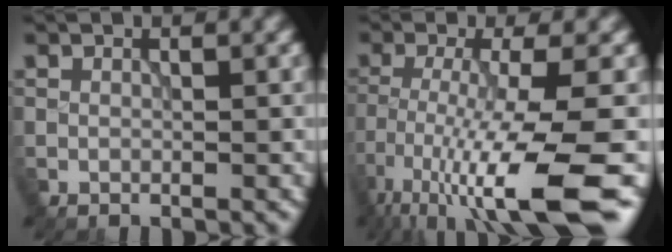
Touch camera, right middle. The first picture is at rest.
{"total": 11.7, "force": [-6.2, 2.2, 9.7], "torque": [-0.187, -0.020, -0.101]}